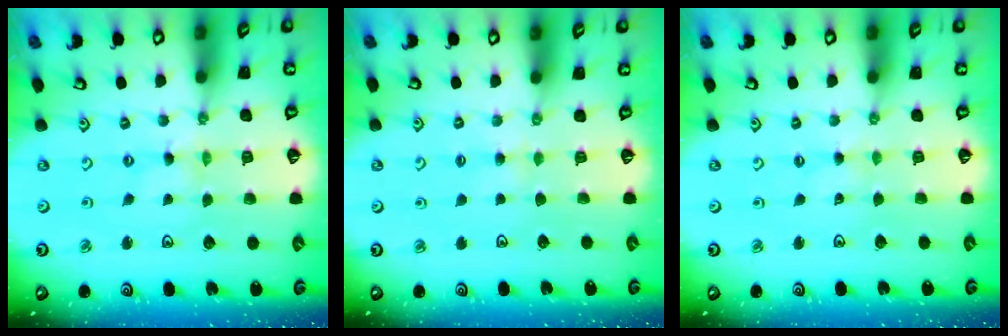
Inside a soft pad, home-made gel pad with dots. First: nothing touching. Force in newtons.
{"total": 2.8, "press": 2.8, "slide": 0.4}
{"total": 0.0}